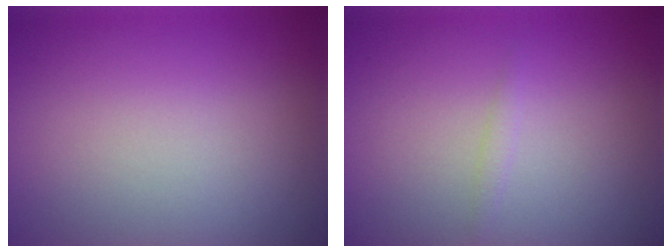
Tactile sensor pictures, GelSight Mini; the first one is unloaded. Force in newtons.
{"total": 0.6, "press": 0.6, "slide": 0.0}